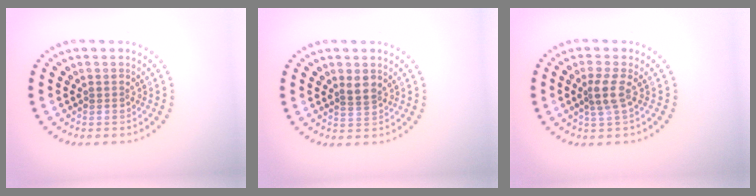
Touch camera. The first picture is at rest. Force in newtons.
{"total": 1.9, "press": 1.6, "slide": 0.9}
{"total": 2.1, "press": 1.7, "slide": 1.2}